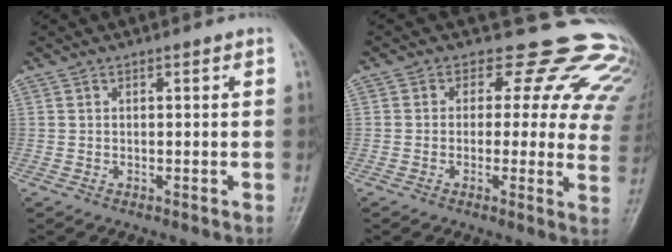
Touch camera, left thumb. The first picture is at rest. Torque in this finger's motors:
{"motor_torque": [0.37, 0.44, -0.06, -0.25, 0.00]}